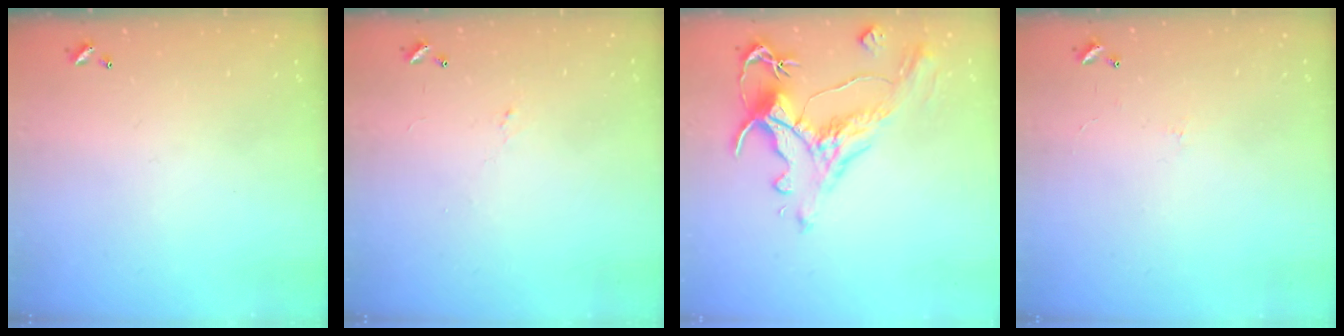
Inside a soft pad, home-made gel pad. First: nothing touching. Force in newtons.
{"total": 0.7, "press": 0.4, "slide": 0.6}
{"total": 1.6, "press": 0.8, "slide": 1.4}
{"total": 1.8, "press": 1.7, "slide": 0.4}